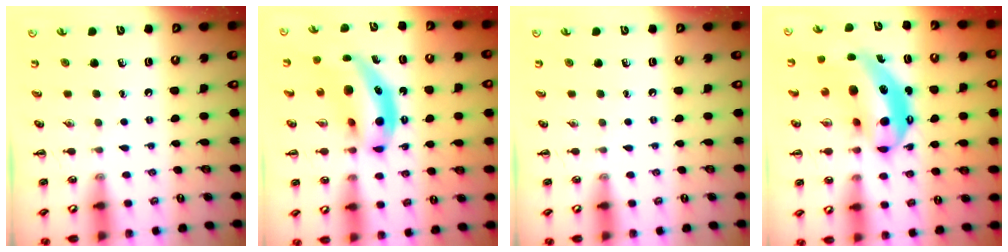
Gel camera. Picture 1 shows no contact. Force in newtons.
{"total": 12.4, "press": 12.1, "slide": 2.8}
{"total": 0.0}
{"total": 12.8, "press": 12.4, "slide": 3.1}